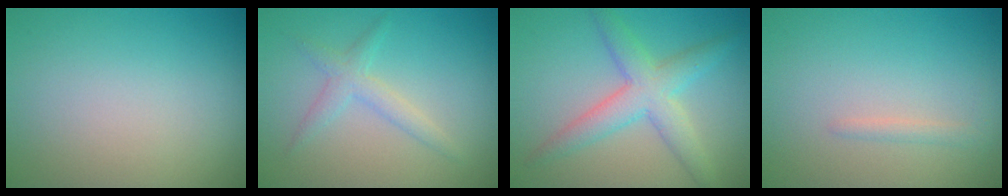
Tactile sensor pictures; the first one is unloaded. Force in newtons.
{"total": 2.0, "press": 2.0, "slide": 0.1}
{"total": 4.4, "press": 4.4, "slide": 0.2}
{"total": 0.9, "press": 0.9, "slide": 0.1}